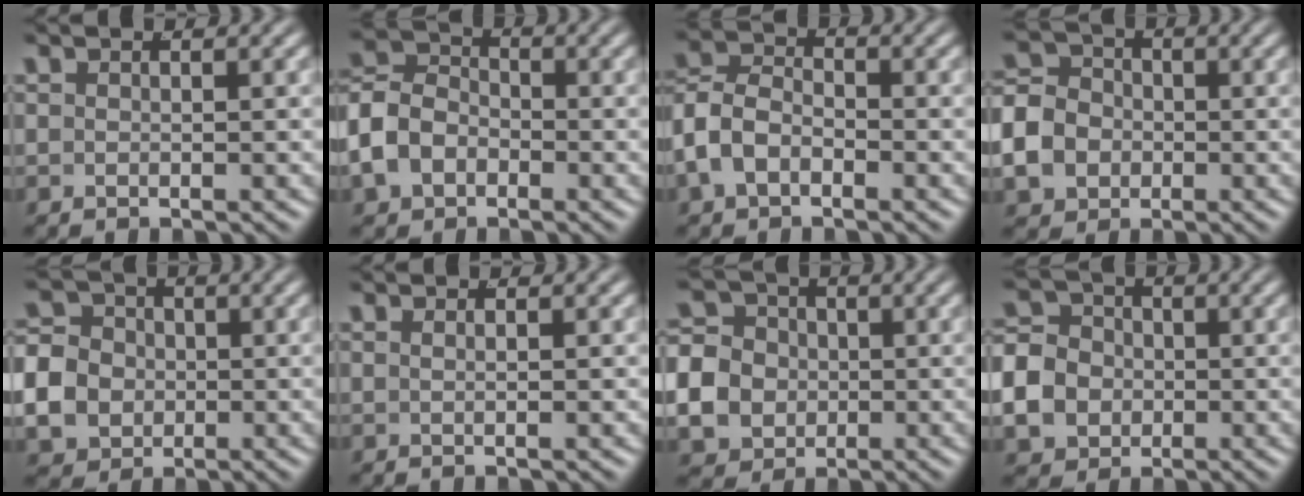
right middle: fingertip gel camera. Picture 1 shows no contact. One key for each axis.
{"total": 7.5, "fx": -1.3, "fy": 6.7, "fz": 3.1, "tx": -0.077, "ty": -0.007, "tz": -0.028}
{"total": 6.9, "fx": -1.4, "fy": 6.0, "fz": 3.1, "tx": -0.082, "ty": -0.008, "tz": -0.032}
{"total": 7.5, "fx": -1.0, "fy": 6.7, "fz": 3.3, "tx": -0.073, "ty": -0.014, "tz": -0.017}
{"total": 8.4, "fx": -0.9, "fy": 7.5, "fz": 3.6, "tx": -0.075, "ty": -0.017, "tz": -0.018}
{"total": 0.6, "fx": 0.3, "fy": -0.3, "fz": 0.4, "tx": -0.004, "ty": 0.010, "tz": 0.001}
{"total": 10.0, "fx": -1.2, "fy": 9.0, "fz": 4.0, "tx": -0.089, "ty": -0.026, "tz": -0.023}
{"total": 8.4, "fx": -1.0, "fy": 7.6, "fz": 3.6, "tx": -0.079, "ty": -0.019, "tz": -0.018}